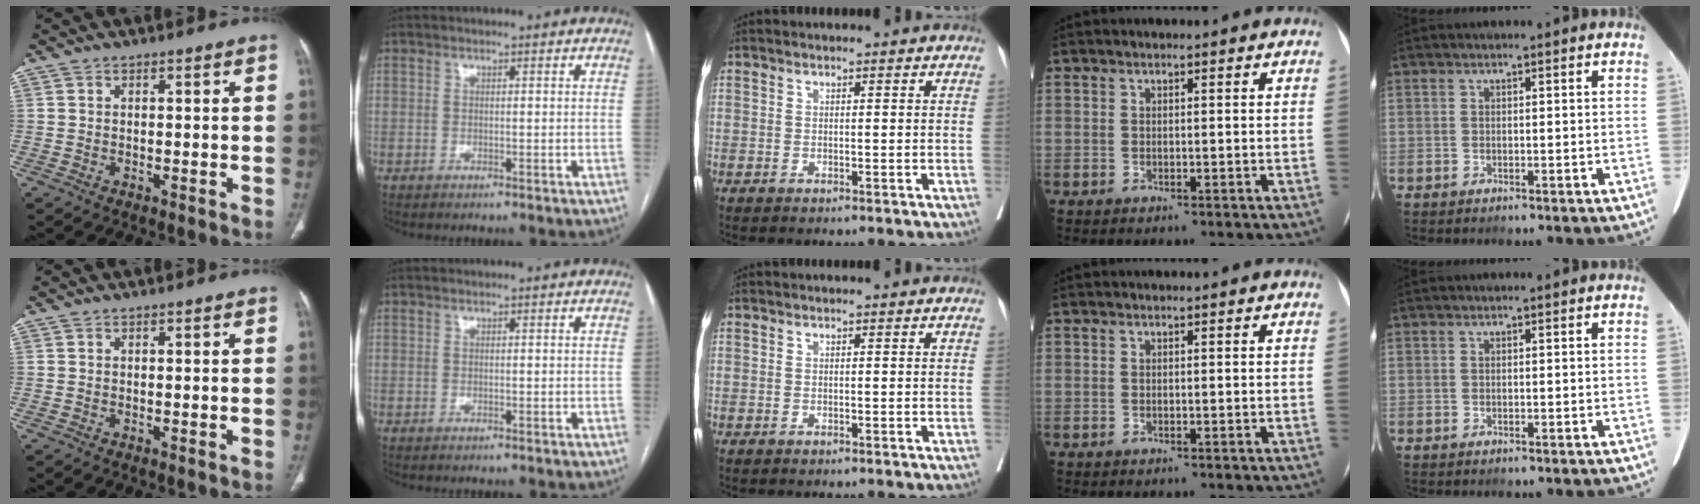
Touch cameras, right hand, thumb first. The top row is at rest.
{}